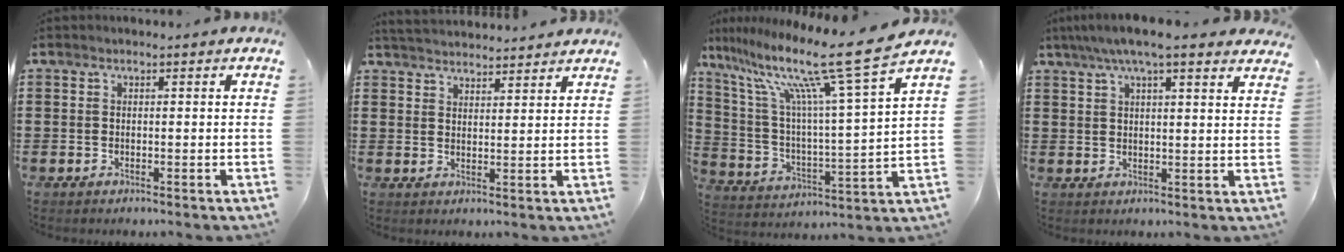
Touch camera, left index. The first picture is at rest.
{"total": 3.3, "force": [3.3, 0.0, 0.1], "torque": [-0.011, -0.011, 0.060]}
{"total": 15.4, "force": [11.2, 0.5, 10.6], "torque": [-0.226, -0.069, 0.173]}
{"total": 6.4, "force": [5.1, 0.6, 3.9], "torque": [-0.088, -0.004, 0.090]}